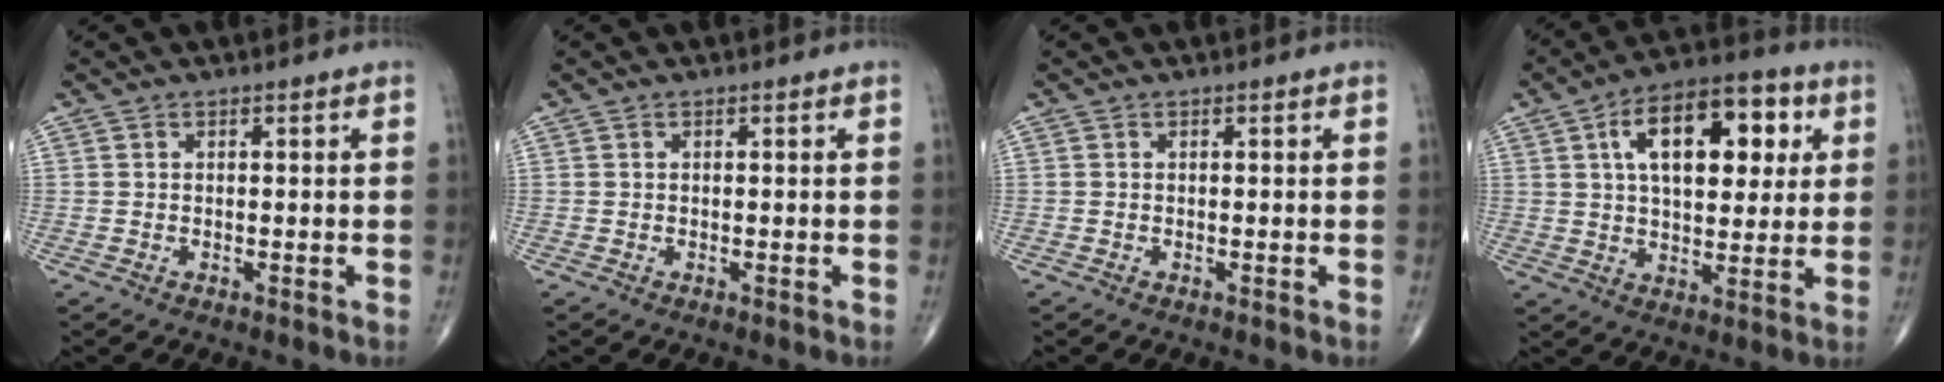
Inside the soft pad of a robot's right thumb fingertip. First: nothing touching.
{"total": 0.0}
{"total": 0.0}
{"total": 17.7, "force": [5.4, 9.2, 14.1], "torque": [-0.182, 0.006, 0.079]}